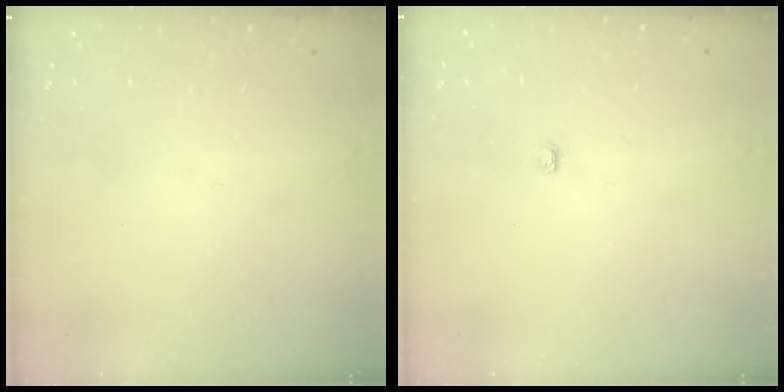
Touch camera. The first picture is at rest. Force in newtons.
{"total": 2.8, "press": 2.8, "slide": 0.4}